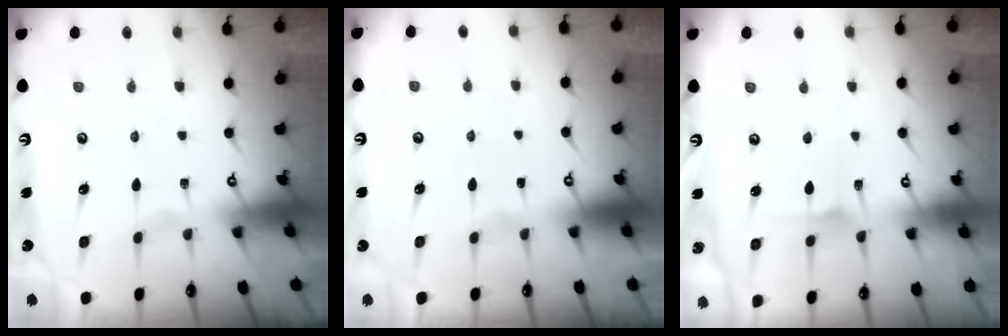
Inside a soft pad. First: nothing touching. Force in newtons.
{"total": 1.2, "press": 1.2, "slide": 0.1}
{"total": 6.0, "press": 6.0, "slide": 0.6}